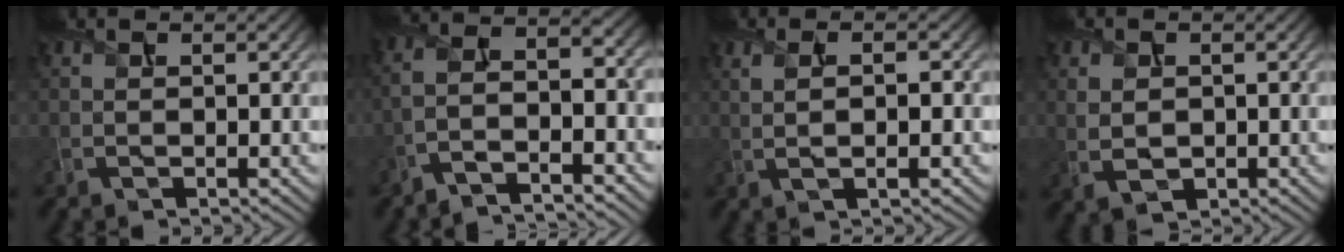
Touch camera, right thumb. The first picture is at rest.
{"total": 7.3, "force": [-4.8, 1.9, 5.1], "torque": [-0.101, 0.000, -0.099]}
{"total": 3.0, "force": [0.2, 0.6, 2.9], "torque": [-0.047, -0.005, 0.005]}
{"total": 3.0, "force": [0.1, 2.3, 2.0], "torque": [-0.044, -0.005, 0.005]}